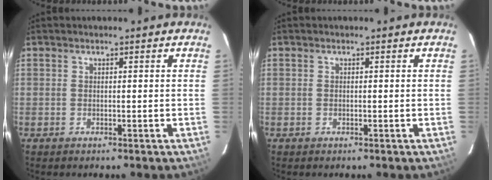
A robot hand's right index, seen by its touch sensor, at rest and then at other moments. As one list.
[{"total": 0.0}]